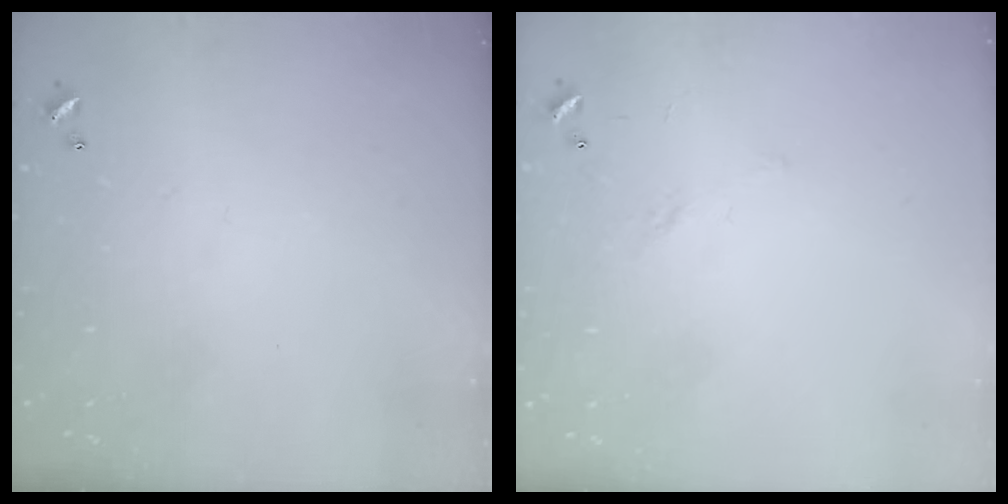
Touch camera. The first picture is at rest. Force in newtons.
{"total": 4.9, "press": 4.8, "slide": 0.9}